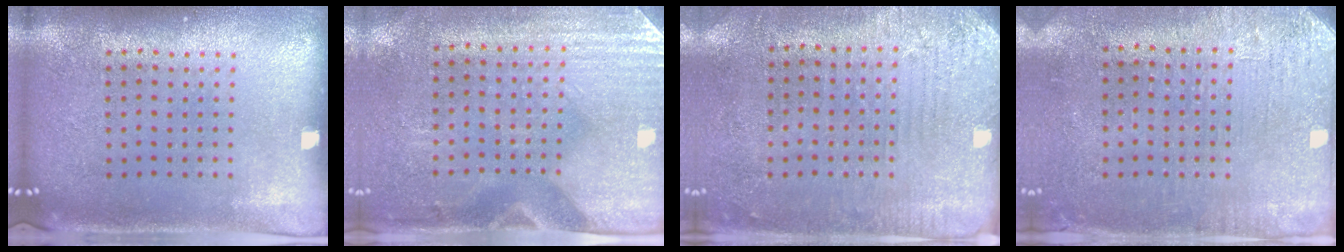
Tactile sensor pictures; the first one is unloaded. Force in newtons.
{"total": 2.9, "press": 2.5, "slide": 1.5}
{"total": 2.9, "press": 2.4, "slide": 1.6}
{"total": 3.1, "press": 2.5, "slide": 1.8}